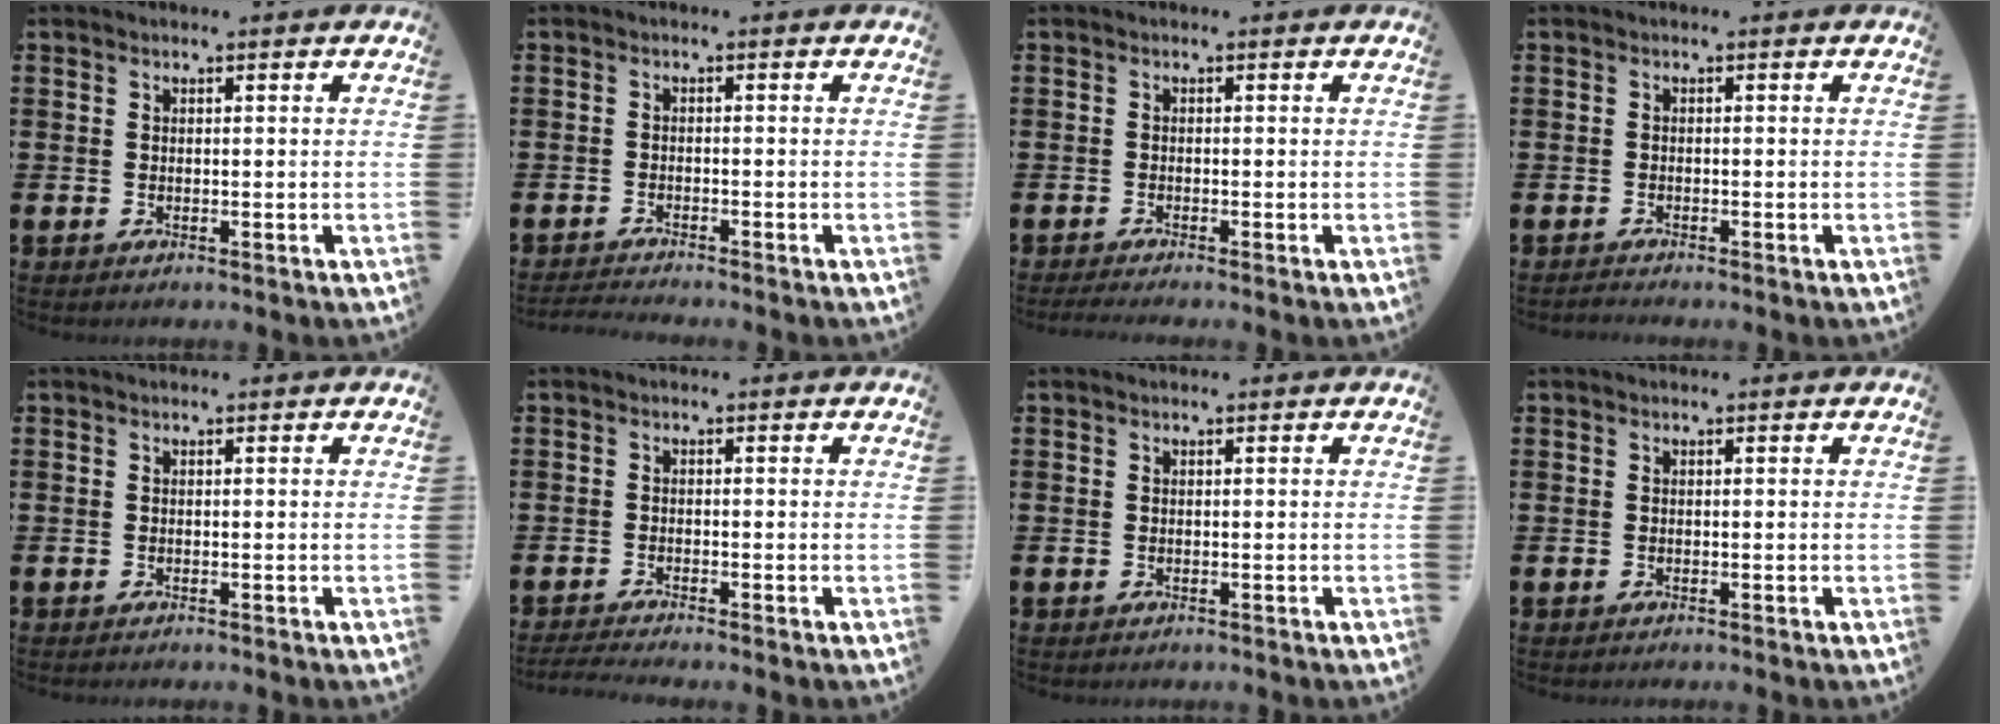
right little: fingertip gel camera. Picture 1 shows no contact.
{"total": 1.3, "force": [-1.2, -0.2, 0.2], "torque": [-0.003, 0.002, -0.025]}
{"total": 0.8, "force": [-0.6, 0.0, 0.5], "torque": [-0.008, -0.001, -0.012]}
{"total": 0.6, "force": [-0.5, 0.0, 0.1], "torque": [-0.002, -0.001, -0.012]}
{"total": 0.0}
{"total": 1.3, "force": [-1.3, -0.1, 0.3], "torque": [-0.005, 0.001, -0.025]}
{"total": 0.0}
{"total": 0.0}